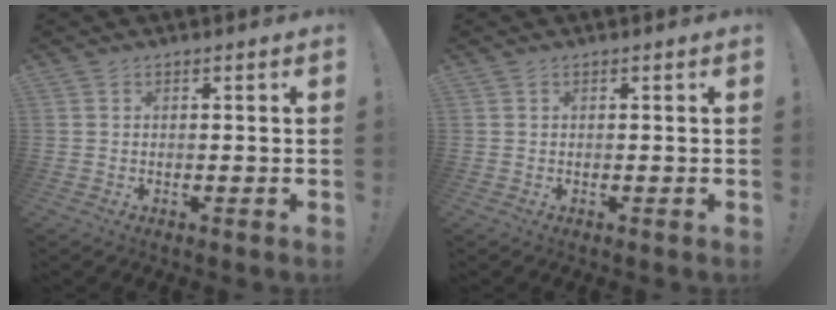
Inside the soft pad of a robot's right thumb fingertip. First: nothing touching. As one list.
[{"total": 0.0}]